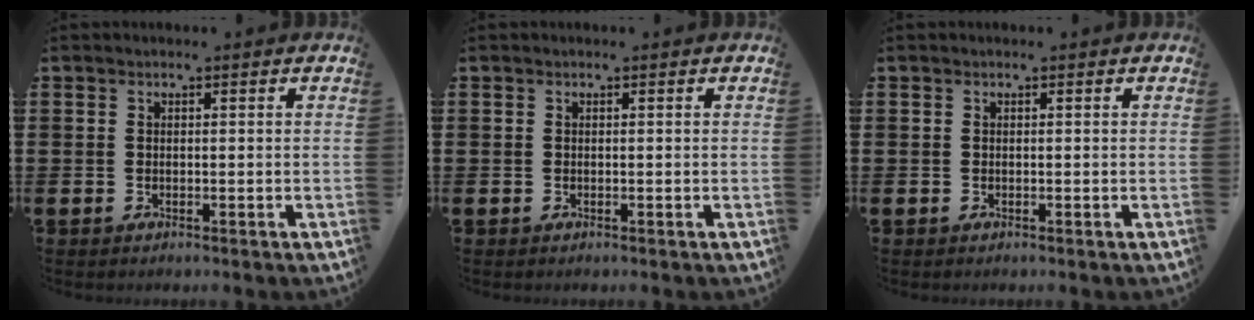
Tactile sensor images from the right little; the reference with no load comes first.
{"total": 0.0}
{"total": 0.0}